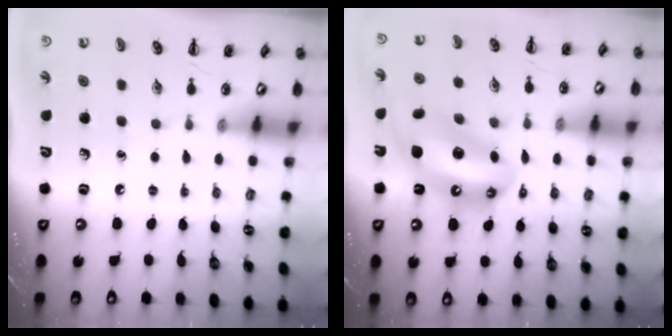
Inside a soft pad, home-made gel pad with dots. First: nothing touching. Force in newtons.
{"total": 13.6, "press": 13.1, "slide": 3.7}